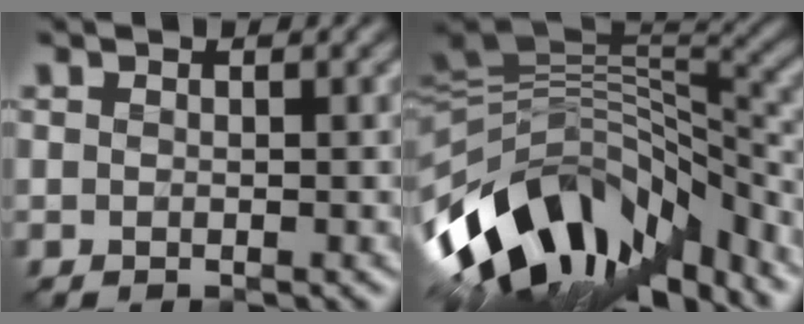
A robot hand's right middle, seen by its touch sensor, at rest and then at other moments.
{"total": 13.5, "force": [-6.3, 7.0, 9.6], "torque": [-0.187, 0.017, -0.110]}